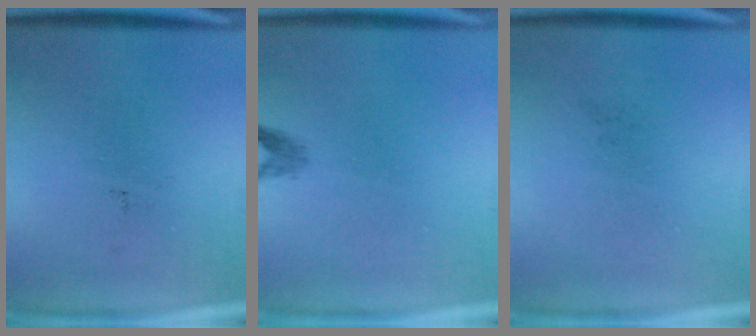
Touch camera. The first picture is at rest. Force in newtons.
{"total": 1.2}
{"total": 0.0}